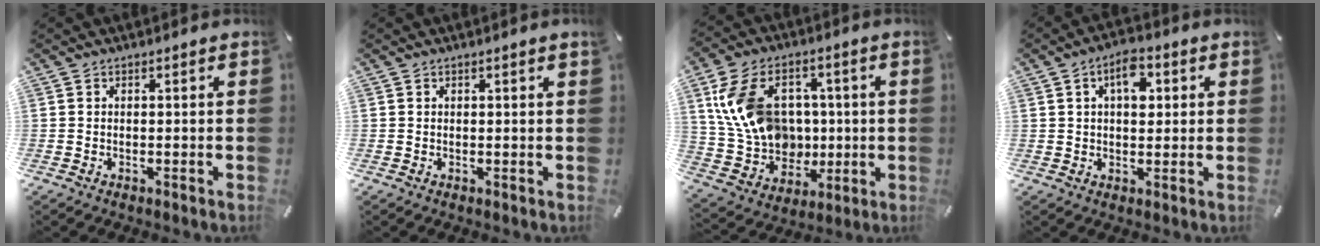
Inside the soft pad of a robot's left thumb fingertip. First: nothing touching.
{"total": 0.5, "force": [0.3, -0.1, 0.4], "torque": [-0.006, -0.001, 0.005]}
{"total": 16.9, "force": [3.4, 13.5, 9.6], "torque": [-0.193, 0.001, 0.073]}
{"total": 7.2, "force": [2.4, 4.2, 5.3], "torque": [-0.070, -0.003, 0.034]}